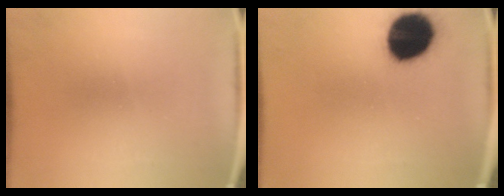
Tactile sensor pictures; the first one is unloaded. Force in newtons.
{"total": 17.2}